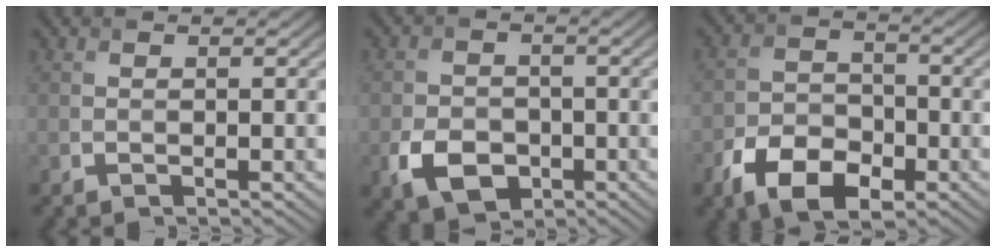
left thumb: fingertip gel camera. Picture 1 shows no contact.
{"total": 5.8, "force": [-2.4, 4.2, 3.2], "torque": [-0.069, -0.014, -0.044]}
{"total": 8.5, "force": [-4.6, 5.1, 5.0], "torque": [-0.101, -0.013, -0.084]}